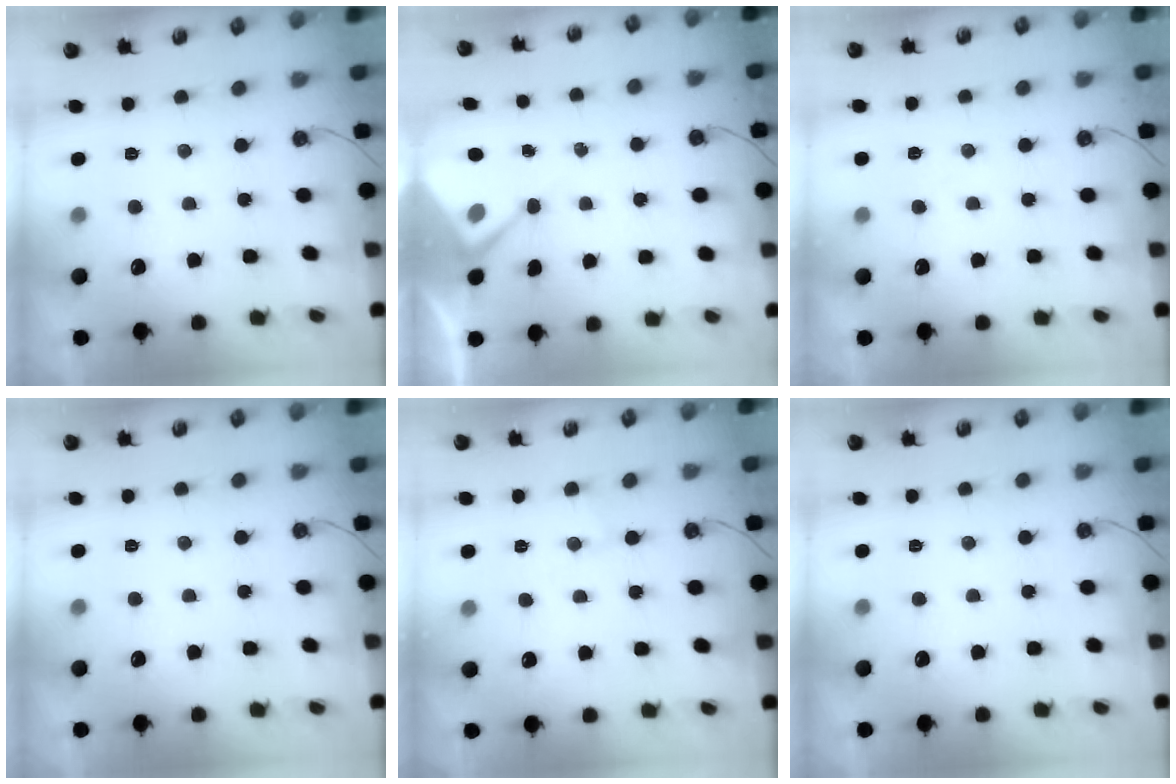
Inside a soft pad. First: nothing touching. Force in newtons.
{"total": 6.0, "press": 5.9, "slide": 0.7}
{"total": 3.8, "press": 3.8, "slide": 0.6}
{"total": 0.0}
{"total": 5.4, "press": 5.4, "slide": 0.5}
{"total": 0.0}